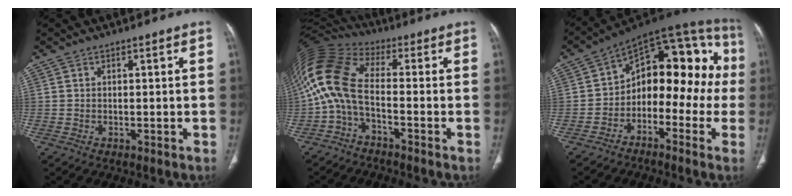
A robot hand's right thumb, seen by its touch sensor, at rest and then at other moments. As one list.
[{"total": 12.4, "force": [-2.7, 5.8, 10.7], "torque": [-0.233, 0.063, -0.067]}, {"total": 18.8, "force": [-2.1, 11.4, 14.9], "torque": [-0.143, 0.079, -0.042]}]